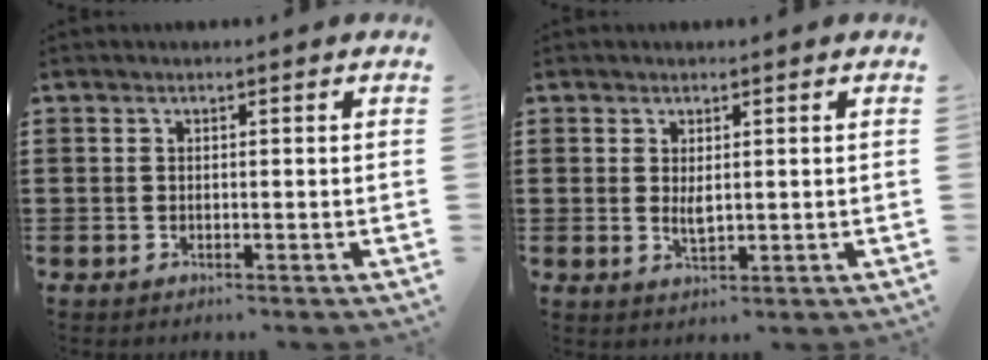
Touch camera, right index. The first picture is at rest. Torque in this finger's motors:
{"motor_torque": [1.12, 1.02, 0.16, 0.02]}